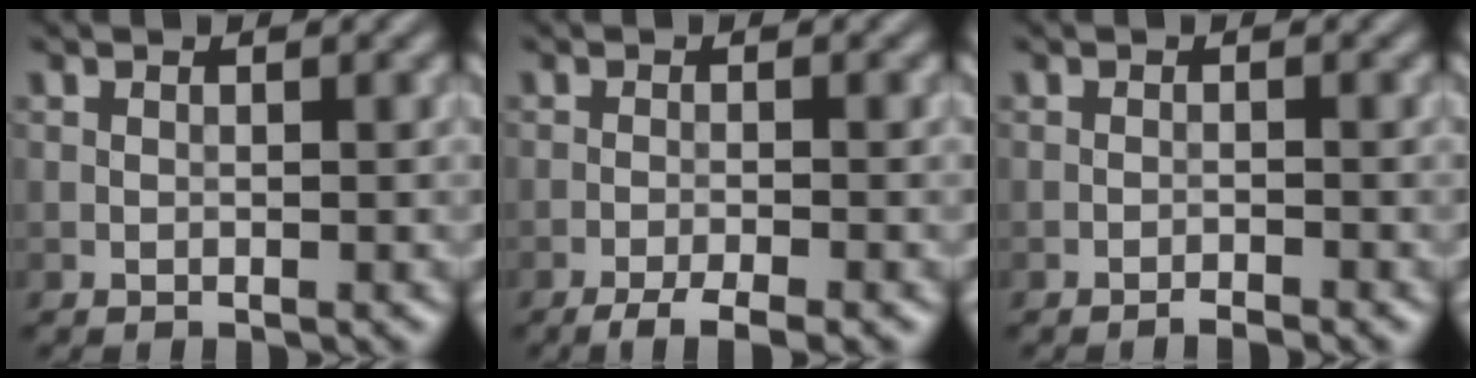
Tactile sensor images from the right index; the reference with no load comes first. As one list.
[{"total": 3.4, "force": [-2.4, 0.6, 2.4], "torque": [-0.042, 0.001, -0.044]}, {"total": 1.0, "force": [-0.9, 0.0, 0.5], "torque": [-0.008, 0.004, -0.019]}]